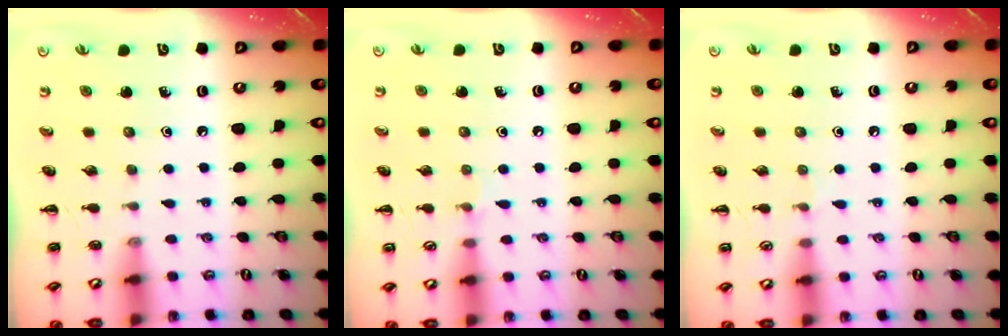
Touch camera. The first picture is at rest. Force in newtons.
{"total": 4.1, "press": 3.9, "slide": 1.4}
{"total": 2.9, "press": 2.7, "slide": 1.1}